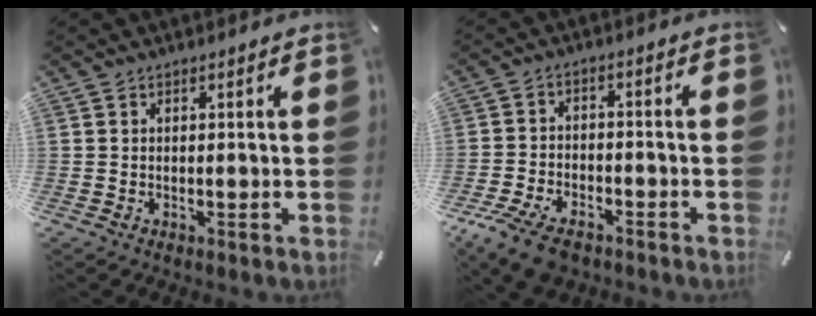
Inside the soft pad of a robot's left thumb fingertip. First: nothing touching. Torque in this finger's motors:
{"motor_torque": [0.39, 1.28, 0.23, 0.11, 0.21]}